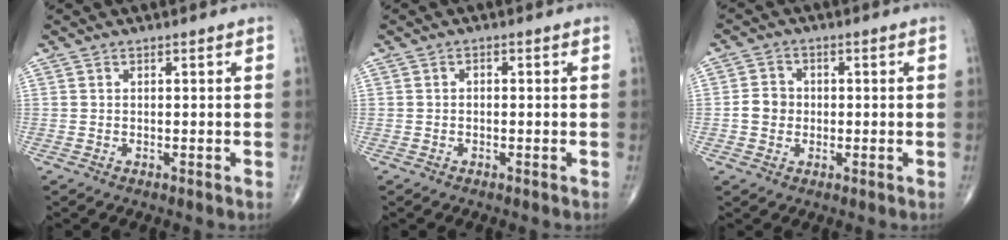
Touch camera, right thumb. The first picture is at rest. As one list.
[{"total": 0.7, "force": [-0.2, 0.5, 0.5], "torque": [-0.003, 0.003, -0.009]}, {"total": 4.1, "force": [-0.4, 3.7, 1.8], "torque": [-0.018, 0.009, -0.012]}]